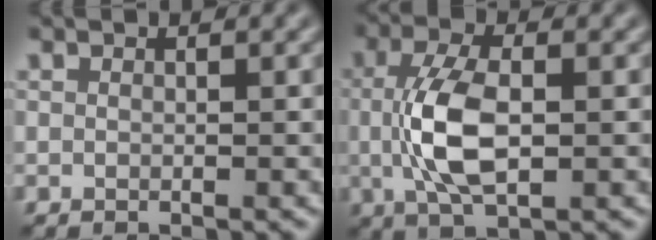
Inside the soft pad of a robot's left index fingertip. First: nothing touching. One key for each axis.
{"total": 6.1, "fx": -0.3, "fy": 2.7, "fz": 5.5, "tx": -0.119, "ty": 0.001, "tz": -0.005}